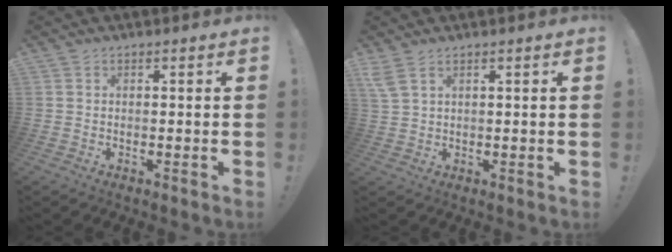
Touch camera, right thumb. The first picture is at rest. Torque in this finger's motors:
{"motor_torque": [-0.64, 0.94, 0.74, 0.26, 0.01]}